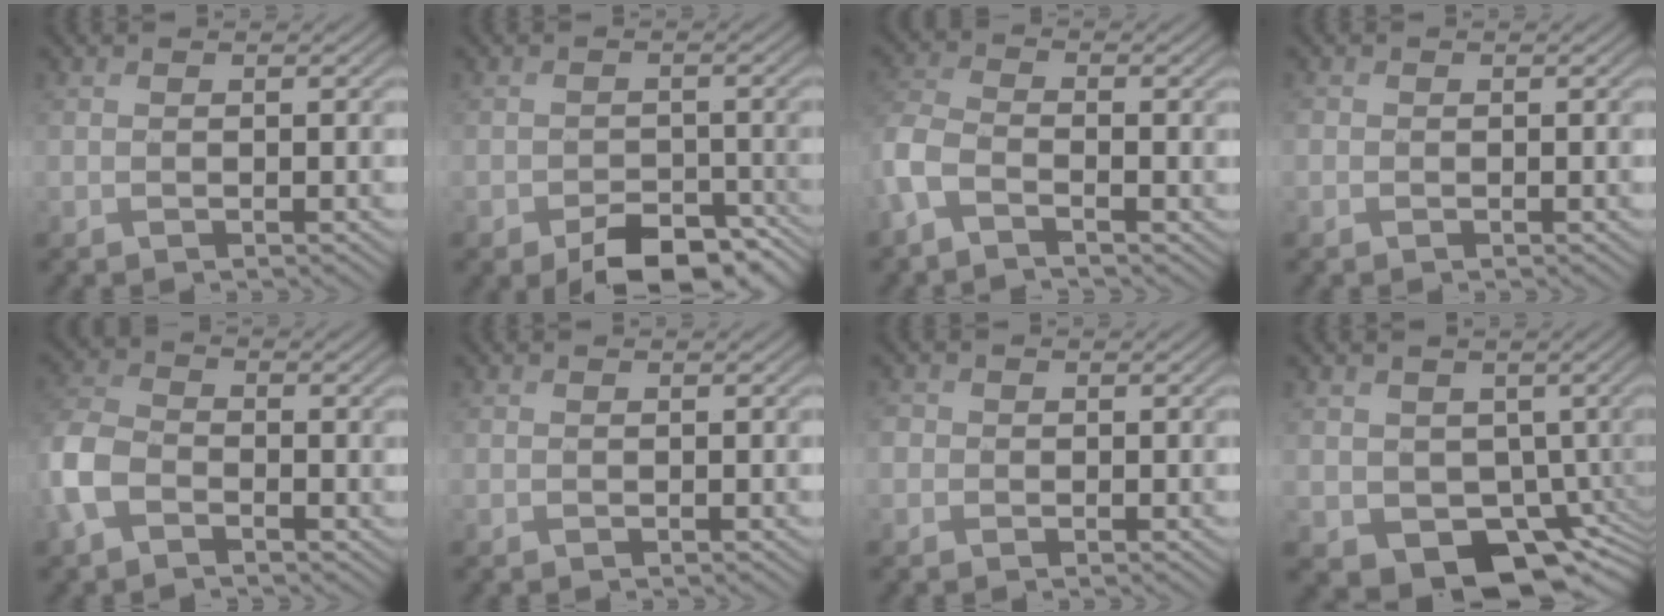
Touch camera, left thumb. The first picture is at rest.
{"total": 7.1, "force": [-4.7, 3.6, 3.9], "torque": [-0.052, -0.016, -0.067]}
{"total": 5.0, "force": [-2.9, 2.8, 3.1], "torque": [-0.086, -0.007, -0.075]}
{"total": 0.8, "force": [-0.3, 0.7, 0.1], "torque": [-0.002, -0.004, -0.010]}
{"total": 7.3, "force": [-3.0, 5.0, 4.4], "torque": [-0.129, -0.006, -0.077]}
{"total": 0.0}
{"total": 1.7, "force": [-0.2, 1.6, 0.4], "torque": [-0.009, -0.001, -0.010]}
{"total": 9.1, "force": [-2.5, 7.1, 5.1], "torque": [-0.090, -0.035, -0.038]}